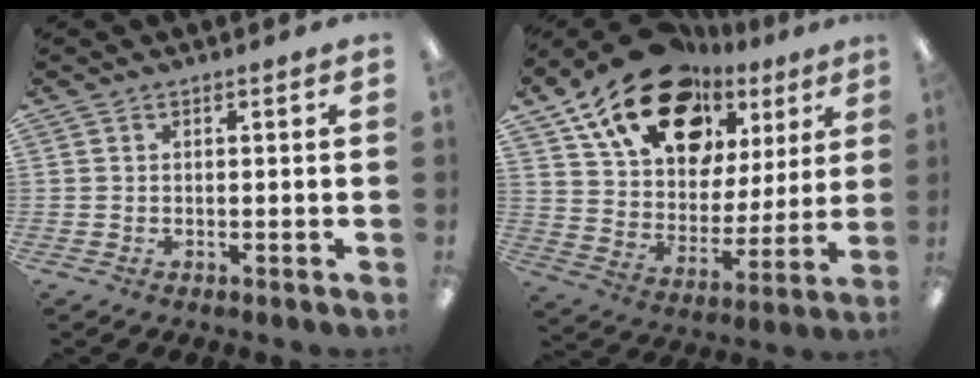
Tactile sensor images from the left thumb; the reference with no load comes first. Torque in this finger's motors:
{"motor_torque": [1.05, 2.29, 1.35, -1.42, 0.18]}